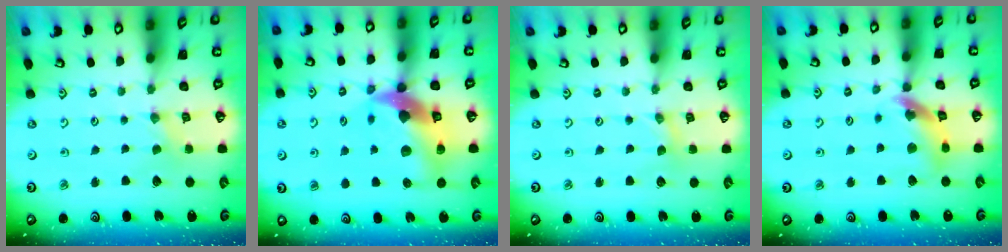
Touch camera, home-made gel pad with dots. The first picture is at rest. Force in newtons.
{"total": 16.6, "press": 16.4, "slide": 2.5}
{"total": 0.6, "press": 0.6, "slide": 0.2}
{"total": 12.8, "press": 12.7, "slide": 1.3}